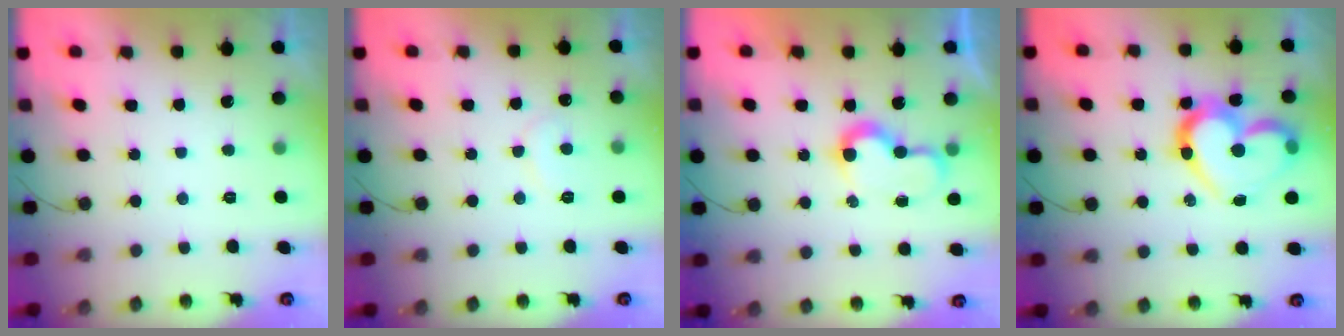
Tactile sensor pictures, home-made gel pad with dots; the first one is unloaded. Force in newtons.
{"total": 6.8, "press": 6.8, "slide": 0.5}
{"total": 7.6, "press": 7.6, "slide": 0.3}
{"total": 17.6, "press": 17.5, "slide": 1.6}